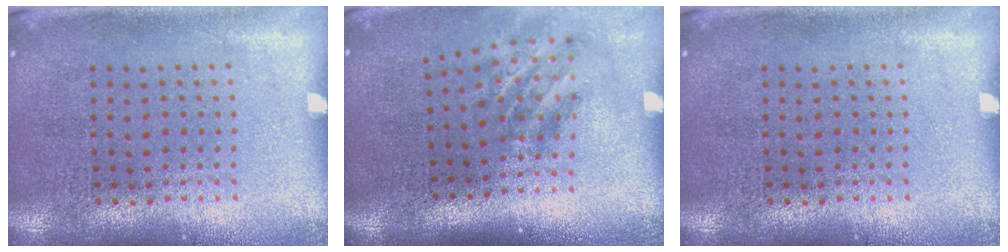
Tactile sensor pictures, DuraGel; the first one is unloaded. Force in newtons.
{"total": 1.9, "press": 1.2, "slide": 1.5}
{"total": 0.0}